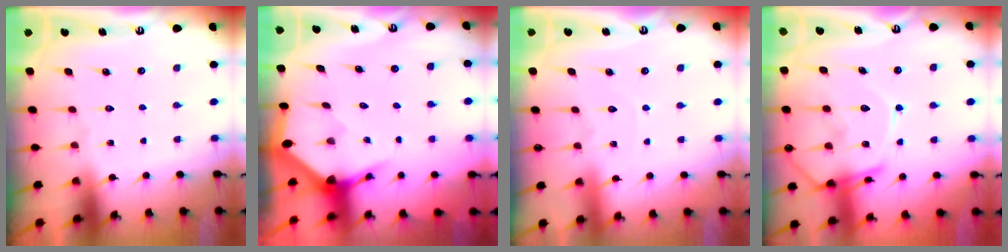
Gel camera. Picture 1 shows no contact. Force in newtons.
{"total": 2.9, "press": 2.9, "slide": 0.1}
{"total": 3.2, "press": 3.2, "slide": 0.2}
{"total": 14.6, "press": 14.6, "slide": 1.3}